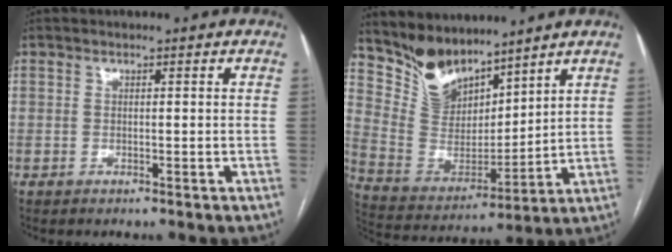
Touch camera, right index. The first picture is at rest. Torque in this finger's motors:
{"motor_torque": [0.43, 0.58, 0.09, 0.03]}